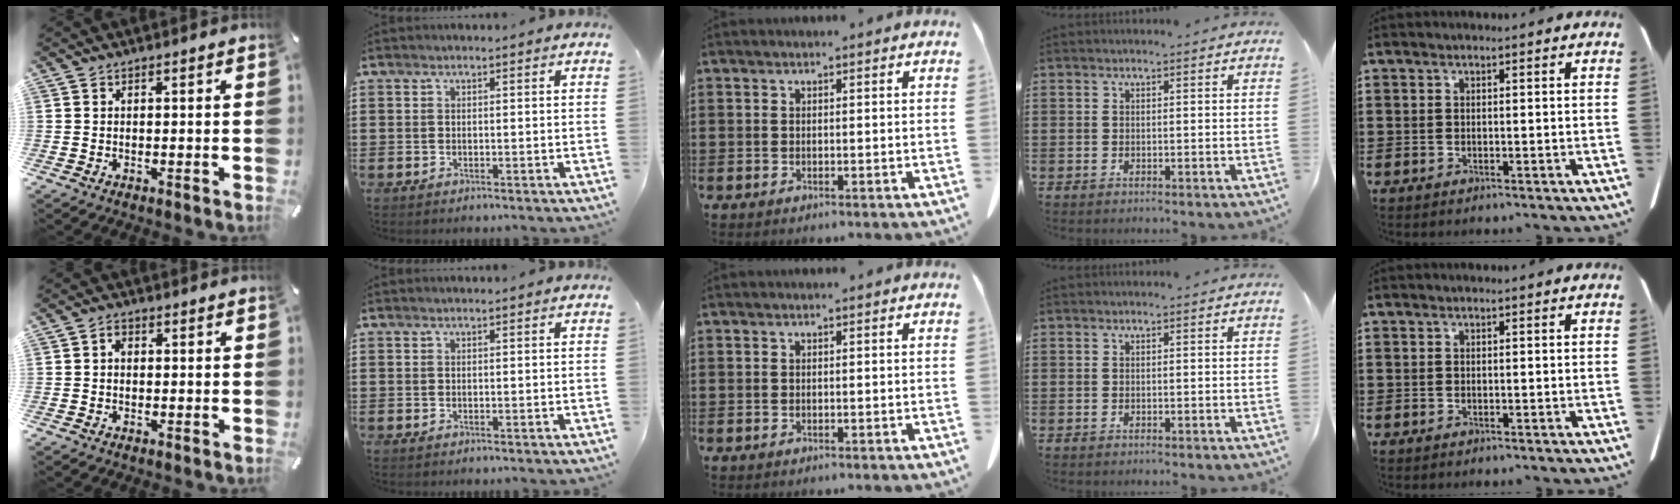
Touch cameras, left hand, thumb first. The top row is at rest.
{"thumb": {"total": 1.6, "force": [0.0, 1.3, 1.0], "torque": [-0.020, 0.007, -0.001]}}